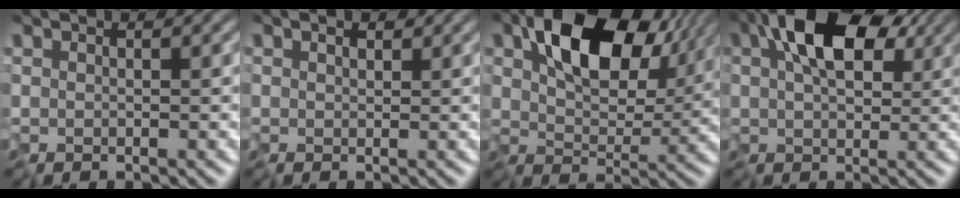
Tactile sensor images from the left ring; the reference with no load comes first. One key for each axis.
{"total": 1.6, "fx": 0.8, "fy": 0.9, "fz": 1.0, "tx": -0.017, "ty": 0.010, "tz": 0.006}
{"total": 10.3, "fx": 3.1, "fy": 6.6, "fz": 7.3, "tx": -0.124, "ty": 0.001, "tz": 0.054}
{"total": 9.4, "fx": 3.0, "fy": 5.3, "fz": 7.1, "tx": -0.129, "ty": 0.018, "tz": 0.044}